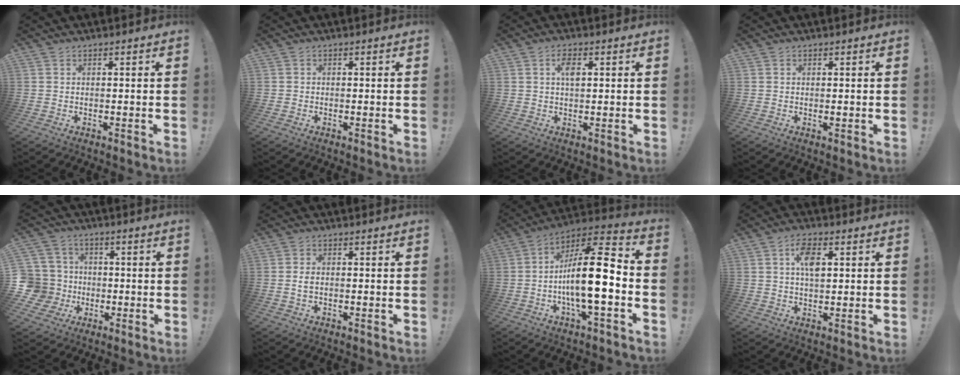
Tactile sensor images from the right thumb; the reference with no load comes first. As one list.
[{"total": 0.8, "force": [-0.2, 0.7, 0.0], "torque": [-0.008, 0.004, -0.002]}, {"total": 3.7, "force": [1.1, 1.9, 3.1], "torque": [-0.042, -0.002, 0.012]}, {"total": 0.5, "force": [-0.1, 0.3, 0.4], "torque": [-0.004, 0.000, -0.003]}, {"total": 10.7, "force": [-1.3, 10.1, 3.3], "torque": [-0.078, 0.014, -0.011]}, {"total": 1.7, "force": [-0.1, 1.2, 1.2], "torque": [-0.013, 0.003, -0.003]}, {"total": 20.4, "force": [-3.3, 6.2, 19.1], "torque": [-0.325, 0.019, -0.055]}, {"total": 7.0, "force": [2.0, 3.9, 5.5], "torque": [-0.087, 0.001, 0.033]}]